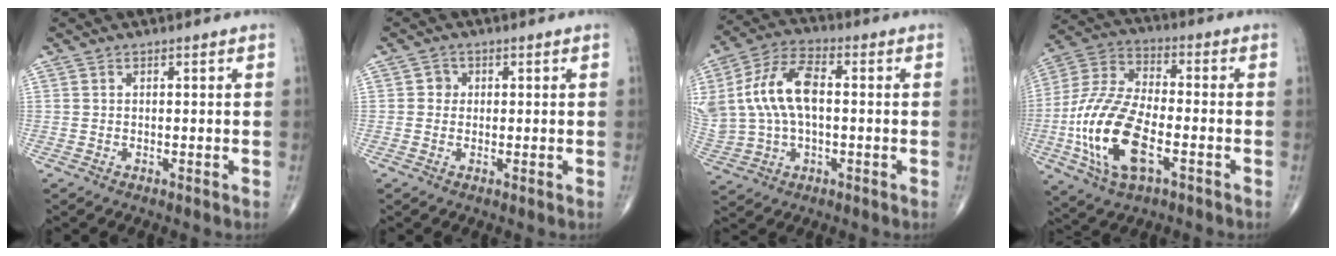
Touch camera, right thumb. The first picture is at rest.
{"total": 1.8, "force": [0.2, 1.7, 0.5], "torque": [0.002, 0.004, -0.003]}
{"total": 15.7, "force": [1.6, 8.9, 12.8], "torque": [-0.274, 0.026, 0.032]}
{"total": 18.4, "force": [-5.5, 8.7, 15.3], "torque": [-0.318, 0.019, -0.100]}